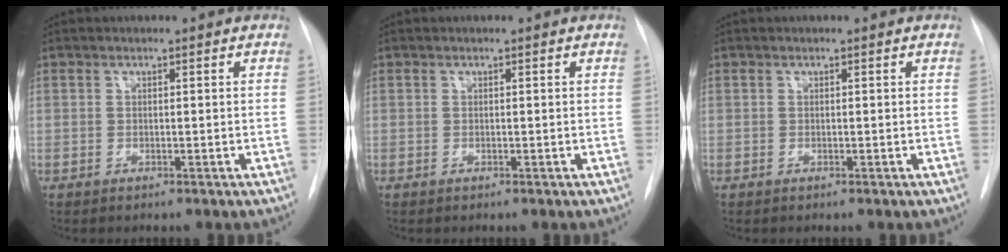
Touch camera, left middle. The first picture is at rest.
{"total": 0.0}
{"total": 0.0}